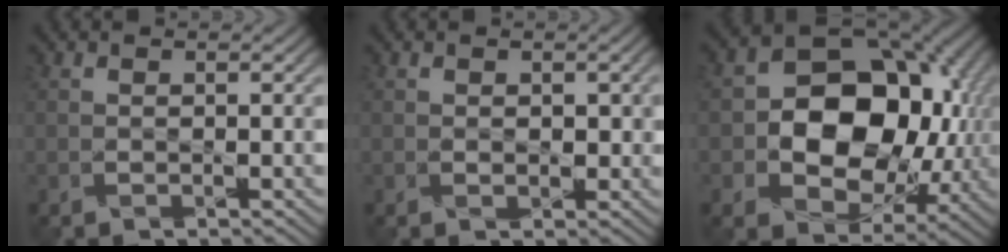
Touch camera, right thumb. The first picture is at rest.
{"total": 1.9, "force": [0.1, 1.2, 1.4], "torque": [-0.027, -0.005, 0.006]}
{"total": 15.4, "force": [-0.4, 11.3, 10.5], "torque": [-0.152, -0.011, -0.010]}